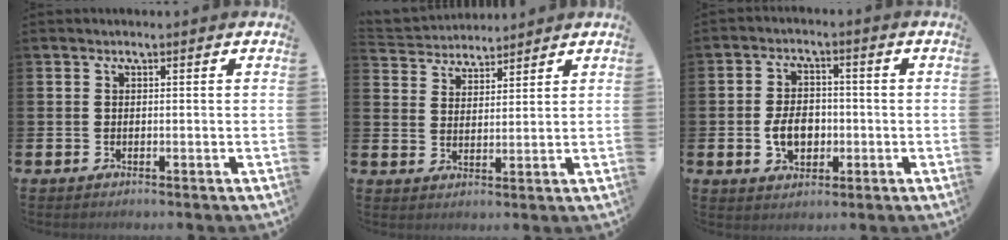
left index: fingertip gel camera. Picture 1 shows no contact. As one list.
[{"total": 4.1, "force": [3.9, 1.1, -0.7], "torque": [-0.010, -0.021, 0.070]}, {"total": 5.2, "force": [-1.0, 3.7, 3.5], "torque": [-0.049, 0.002, -0.024]}]